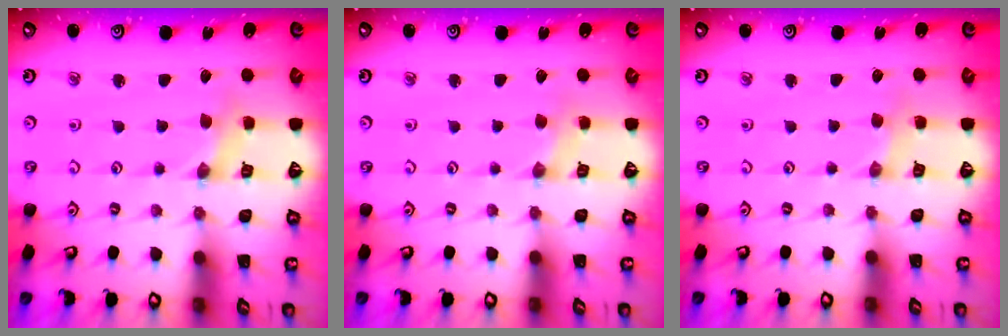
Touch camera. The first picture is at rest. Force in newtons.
{"total": 0.0}
{"total": 0.8, "press": 0.8, "slide": 0.2}